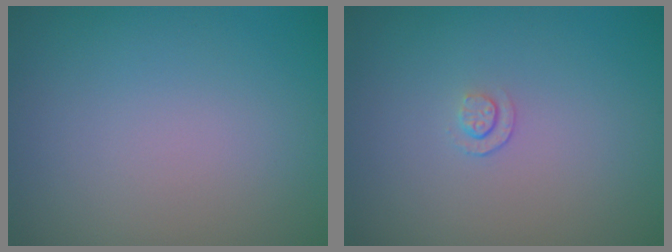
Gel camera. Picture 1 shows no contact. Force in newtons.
{"total": 0.8, "press": 0.5, "slide": 0.7}